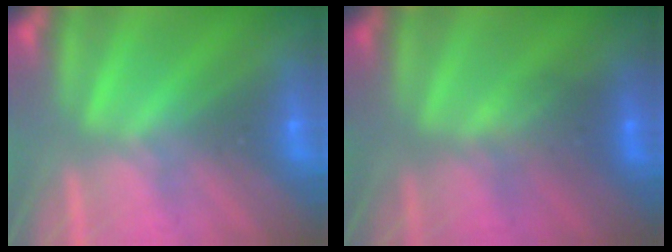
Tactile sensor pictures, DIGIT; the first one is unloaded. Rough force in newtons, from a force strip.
{"total": 2.2}